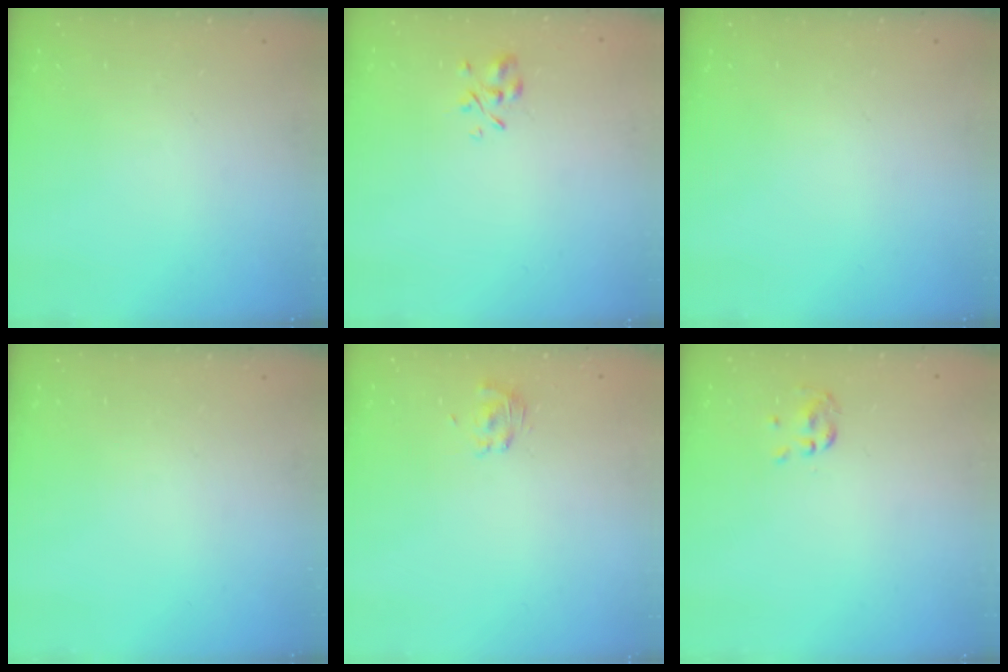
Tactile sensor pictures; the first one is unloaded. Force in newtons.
{"total": 2.8, "press": 2.6, "slide": 1.0}
{"total": 0.0}
{"total": 0.0}
{"total": 2.0, "press": 1.9, "slide": 0.8}
{"total": 2.0, "press": 1.9, "slide": 0.5}